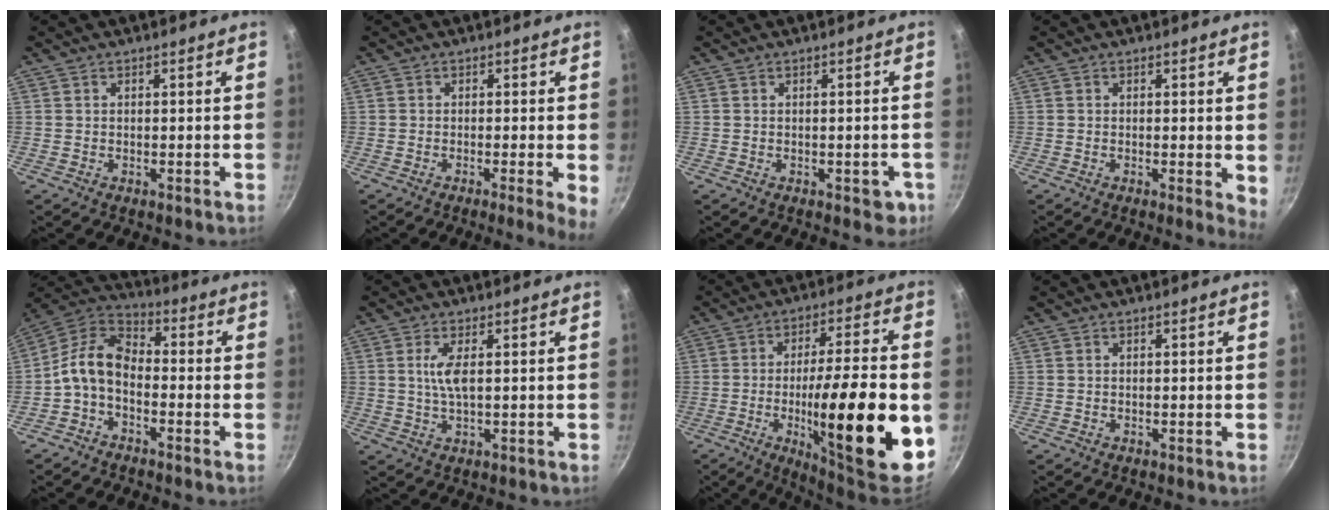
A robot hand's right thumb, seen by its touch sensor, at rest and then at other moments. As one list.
[{"total": 4.1, "force": [-0.8, 0.3, 4.0], "torque": [-0.055, -0.005, -0.015]}, {"total": 3.2, "force": [-1.2, 1.9, 2.4], "torque": [-0.012, 0.006, -0.010]}, {"total": 3.2, "force": [0.2, 1.1, 3.0], "torque": [-0.033, -0.008, 0.000]}, {"total": 9.5, "force": [-2.8, 5.8, 6.9], "torque": [-0.130, 0.053, -0.070]}, {"total": 4.1, "force": [0.7, 1.1, 3.9], "torque": [-0.085, -0.002, 0.015]}, {"total": 24.6, "force": [-5.1, 5.7, 23.3], "torque": [-0.332, 0.015, -0.073]}, {"total": 0.0}]